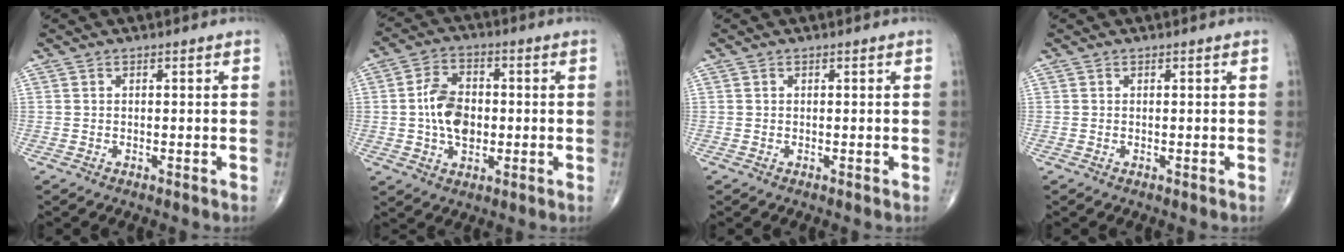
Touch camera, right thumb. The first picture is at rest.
{"total": 10.6, "force": [-0.1, 6.9, 8.1], "torque": [-0.128, 0.009, -0.004]}
{"total": 0.0}
{"total": 0.0}